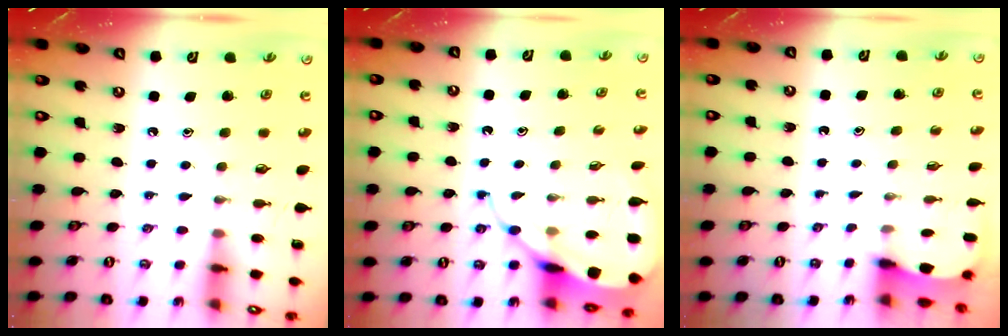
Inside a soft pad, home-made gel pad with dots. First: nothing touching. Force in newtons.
{"total": 9.5, "press": 9.4, "slide": 1.0}
{"total": 2.6, "press": 2.6, "slide": 0.3}